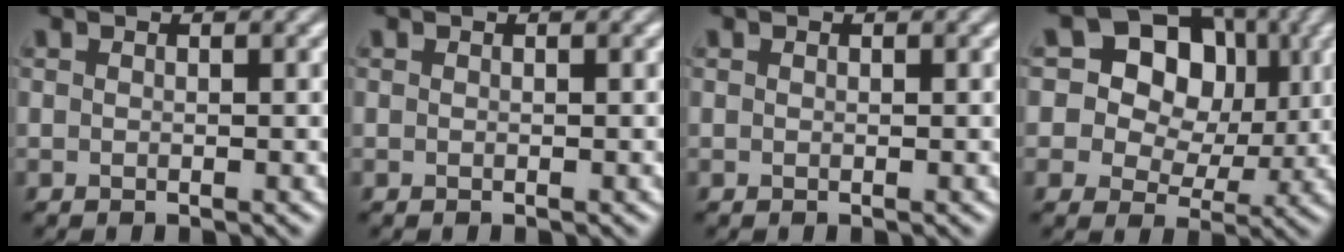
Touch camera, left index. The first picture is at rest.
{"total": 0.0}
{"total": 0.0}
{"total": 13.0, "force": [4.4, 10.4, 6.4], "torque": [-0.116, 0.043, 0.065]}